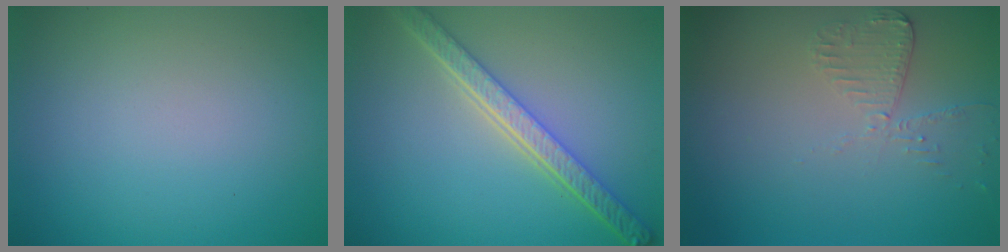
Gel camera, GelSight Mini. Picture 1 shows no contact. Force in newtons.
{"total": 5.4, "press": 4.1, "slide": 3.4}
{"total": 1.9, "press": 1.9, "slide": 0.4}